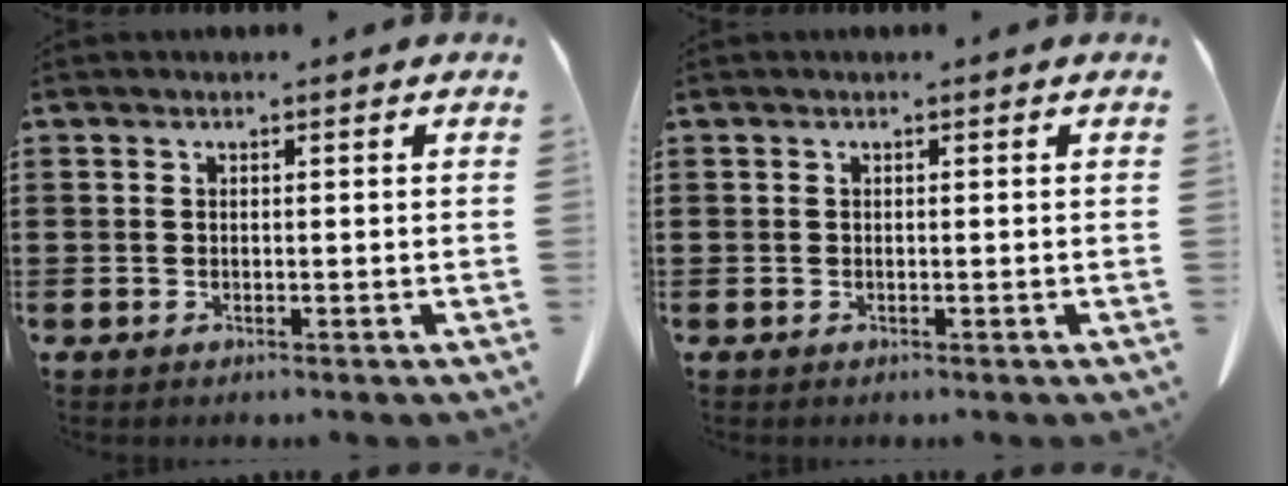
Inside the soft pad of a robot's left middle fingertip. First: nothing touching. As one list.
[{"total": 0.0}]